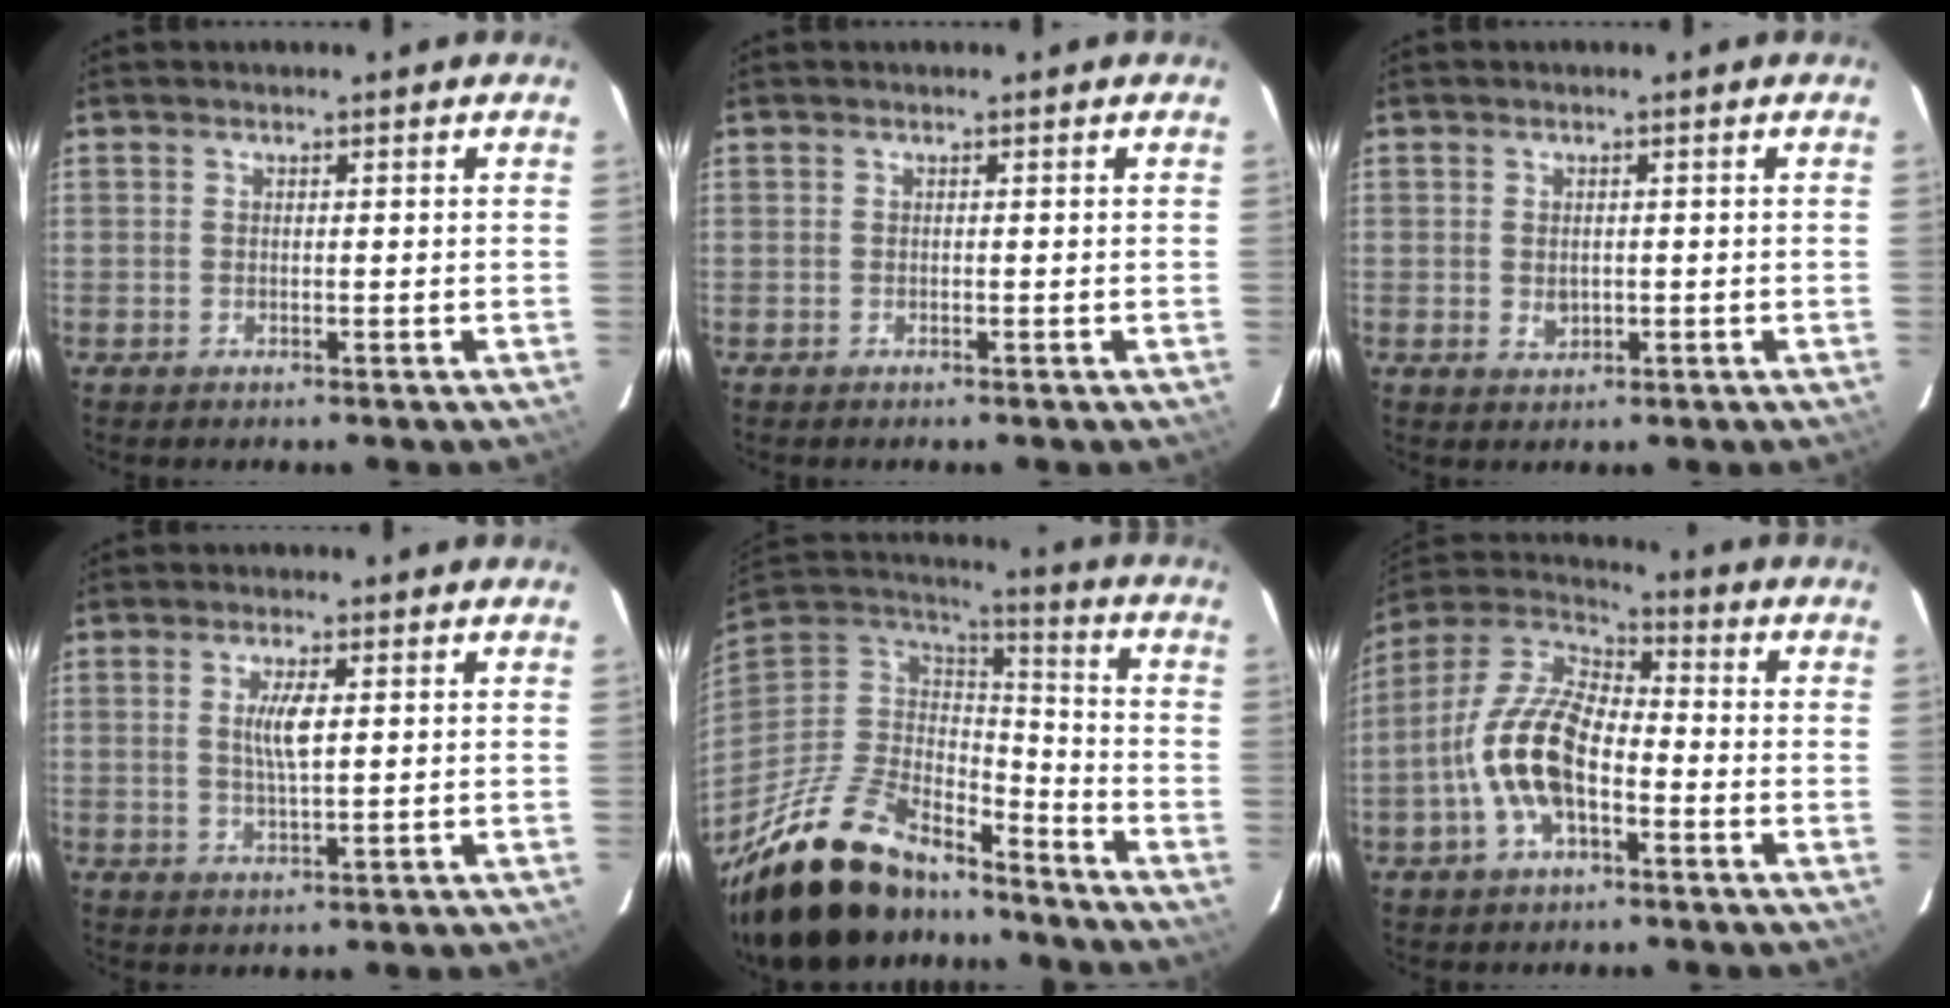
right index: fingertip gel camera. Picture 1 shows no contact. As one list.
[{"total": 0.0}, {"total": 2.7, "force": [-0.3, 2.3, 1.5], "torque": [-0.023, -0.001, -0.001]}, {"total": 4.4, "force": [0.9, 1.1, 4.2], "torque": [-0.079, -0.003, 0.019]}, {"total": 26.7, "force": [-19.7, 11.3, 14.0], "torque": [-0.289, -0.009, -0.319]}, {"total": 13.8, "force": [-4.2, 6.5, 11.4], "torque": [-0.236, 0.008, -0.083]}]